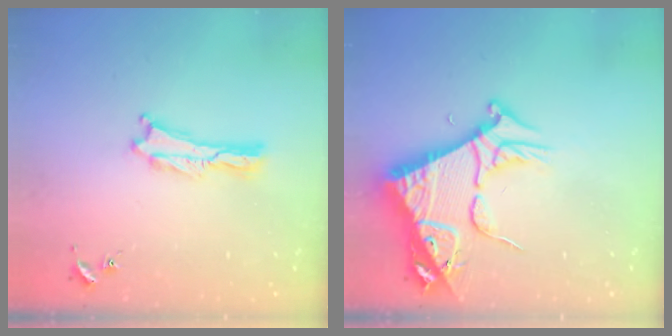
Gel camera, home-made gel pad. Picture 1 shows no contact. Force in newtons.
{"total": 9.9, "press": 9.9, "slide": 1.1}